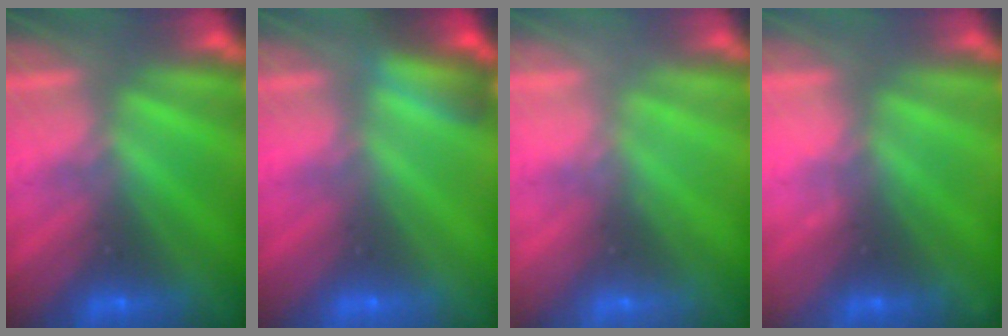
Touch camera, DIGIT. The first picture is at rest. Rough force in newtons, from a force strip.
{"total": 2.7}
{"total": 2.3}
{"total": 2.3}